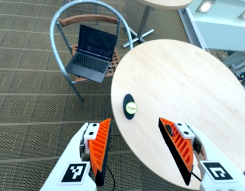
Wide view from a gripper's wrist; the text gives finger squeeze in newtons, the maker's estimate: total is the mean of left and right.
{"total": 0.0}